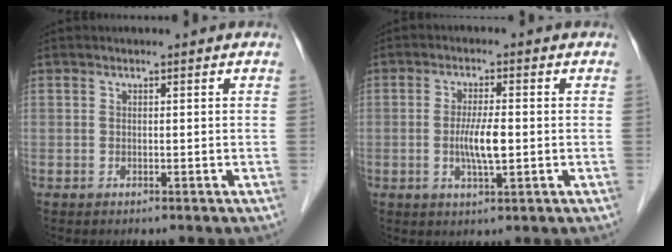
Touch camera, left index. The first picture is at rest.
{"total": 4.9, "force": [-0.6, 0.7, 4.8], "torque": [-0.098, -0.007, -0.010]}